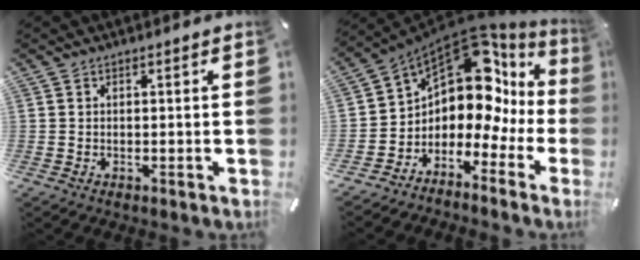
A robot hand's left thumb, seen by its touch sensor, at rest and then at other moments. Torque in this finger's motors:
{"motor_torque": [0.69, 1.02, 1.18, 0.87, 0.16]}